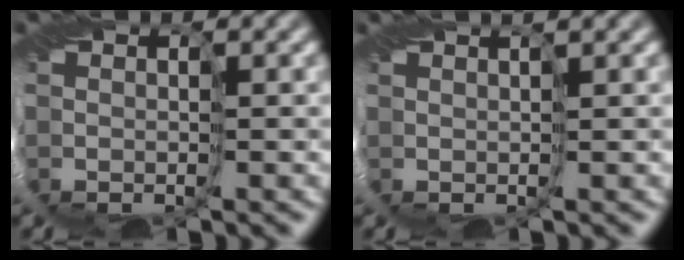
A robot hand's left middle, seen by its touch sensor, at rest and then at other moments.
{"total": 1.6, "force": [1.2, -0.1, 1.1], "torque": [-0.024, 0.001, 0.020]}